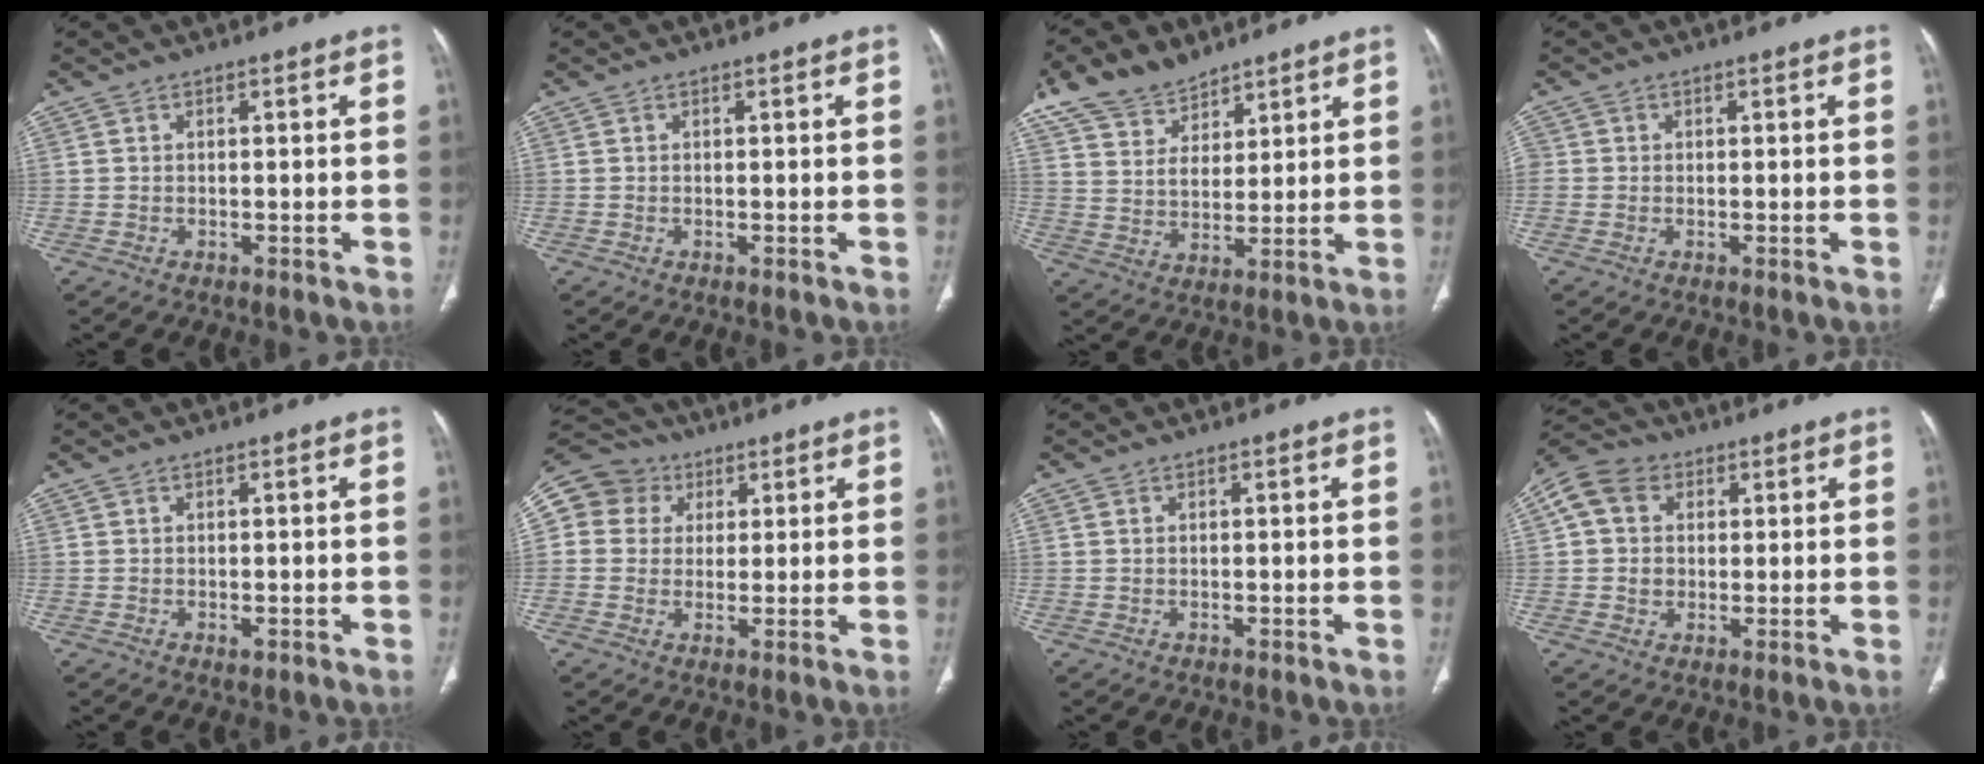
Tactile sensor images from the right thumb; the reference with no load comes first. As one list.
[{"total": 0.0}, {"total": 10.9, "force": [8.2, 6.1, 3.9], "torque": [-0.051, -0.024, 0.161]}, {"total": 1.3, "force": [0.0, 1.2, 0.4], "torque": [-0.002, 0.004, -0.002]}, {"total": 0.7, "force": [-0.1, 0.5, 0.5], "torque": [-0.006, 0.000, 0.001]}, {"total": 12.9, "force": [3.8, 11.8, 3.9], "torque": [-0.079, 0.032, 0.068]}, {"total": 0.0}, {"total": 9.3, "force": [2.4, 7.7, 4.6], "torque": [-0.078, 0.013, 0.036]}]